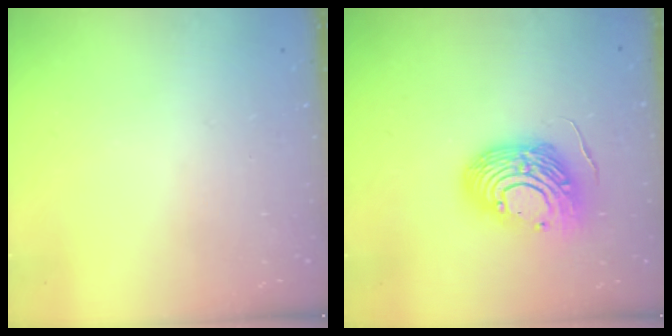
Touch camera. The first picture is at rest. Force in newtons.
{"total": 14.0, "press": 13.9, "slide": 2.3}